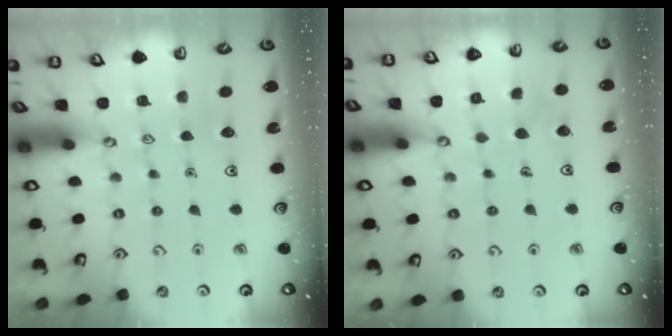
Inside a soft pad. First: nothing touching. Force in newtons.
{"total": 4.3, "press": 4.3, "slide": 0.3}